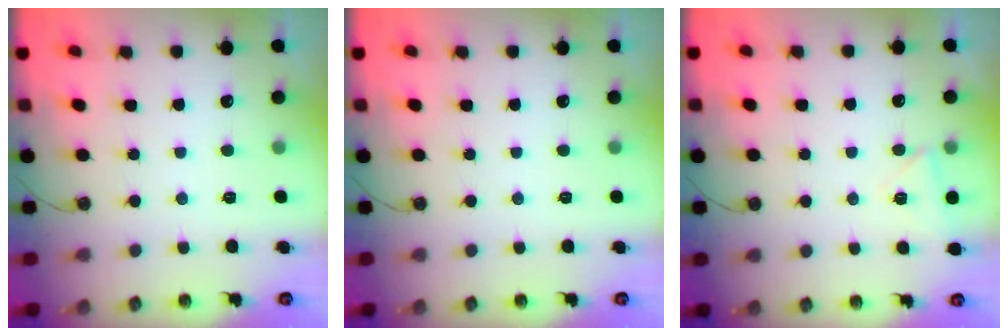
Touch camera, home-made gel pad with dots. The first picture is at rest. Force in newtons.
{"total": 0.0}
{"total": 5.1, "press": 5.1, "slide": 0.5}